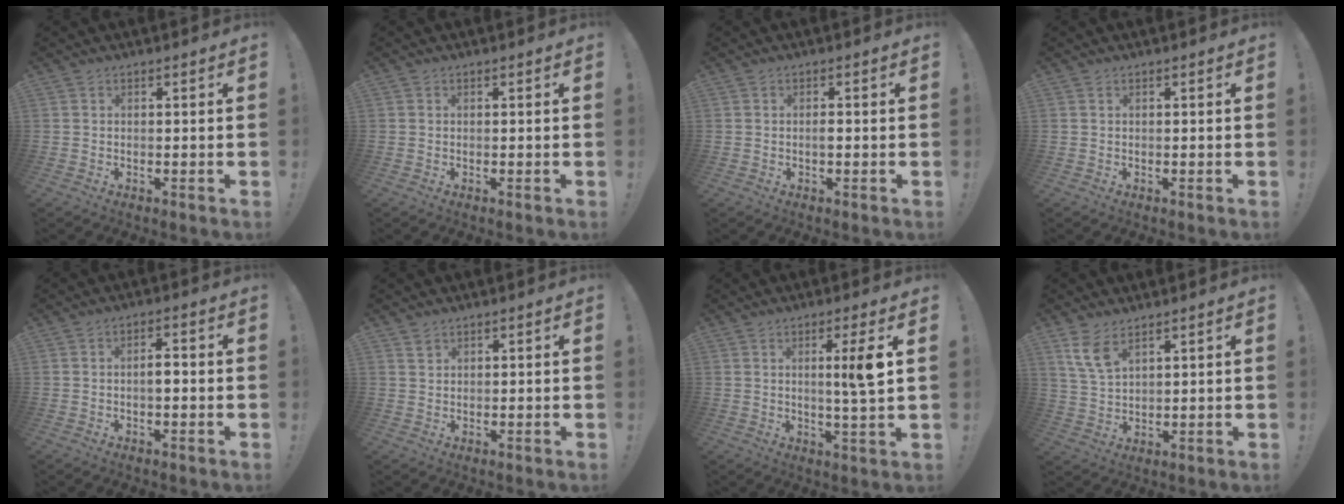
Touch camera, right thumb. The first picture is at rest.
{"total": 0.0}
{"total": 1.2, "force": [-0.4, 0.9, 0.7], "torque": [-0.005, 0.000, -0.009]}
{"total": 0.0}
{"total": 3.4, "force": [-0.7, 1.3, 3.0], "torque": [-0.048, 0.009, -0.015]}
{"total": 1.9, "force": [1.4, 1.2, 0.4], "torque": [0.006, -0.010, 0.025]}
{"total": 7.5, "force": [1.6, -0.9, 7.3], "torque": [-0.108, -0.014, 0.012]}
{"total": 6.9, "force": [4.6, 2.7, 4.3], "torque": [-0.075, -0.023, 0.088]}